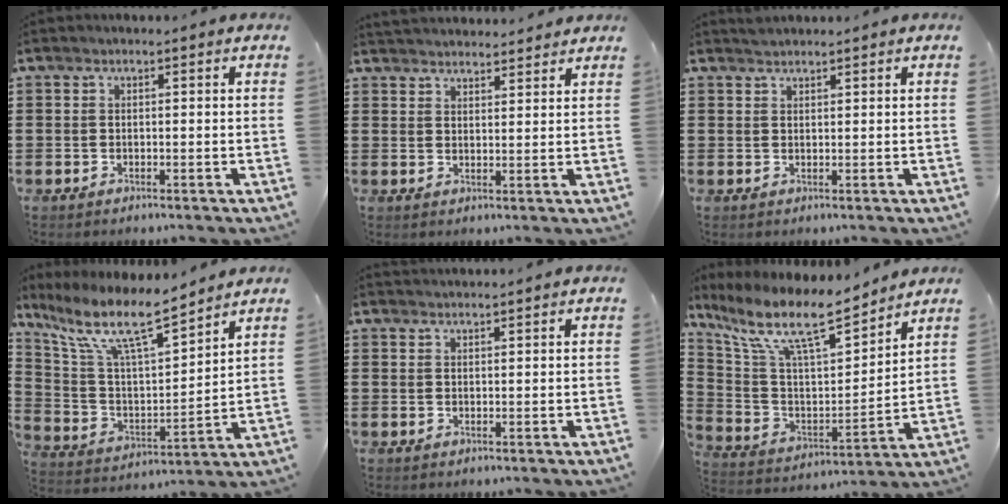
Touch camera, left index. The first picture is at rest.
{"total": 2.7, "force": [2.7, 0.2, -0.2], "torque": [-0.004, -0.009, 0.052]}
{"total": 1.2, "force": [1.2, 0.3, 0.0], "torque": [-0.003, 0.001, 0.024]}
{"total": 11.3, "force": [8.5, 2.0, 7.1], "torque": [-0.172, -0.049, 0.142]}
{"total": 1.1, "force": [1.1, 0.0, 0.0], "torque": [-0.003, -0.002, 0.022]}
{"total": 11.9, "force": [9.1, 2.5, 7.2], "torque": [-0.177, -0.052, 0.154]}